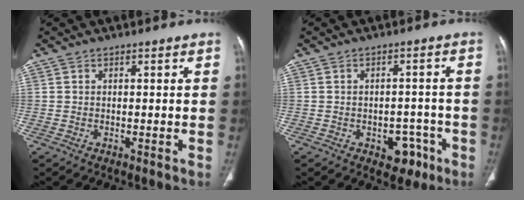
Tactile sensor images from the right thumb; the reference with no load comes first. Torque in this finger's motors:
{"motor_torque": [1.99, 1.77, 0.58, -0.76, -0.08]}